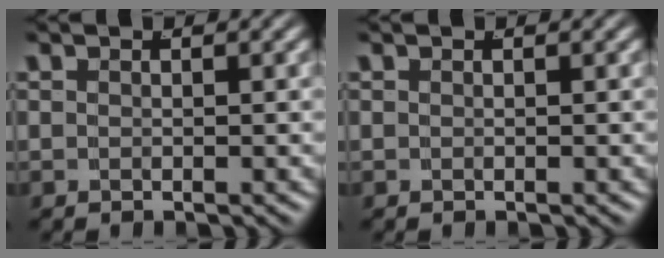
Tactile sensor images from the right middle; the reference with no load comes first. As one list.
[{"total": 0.0}]